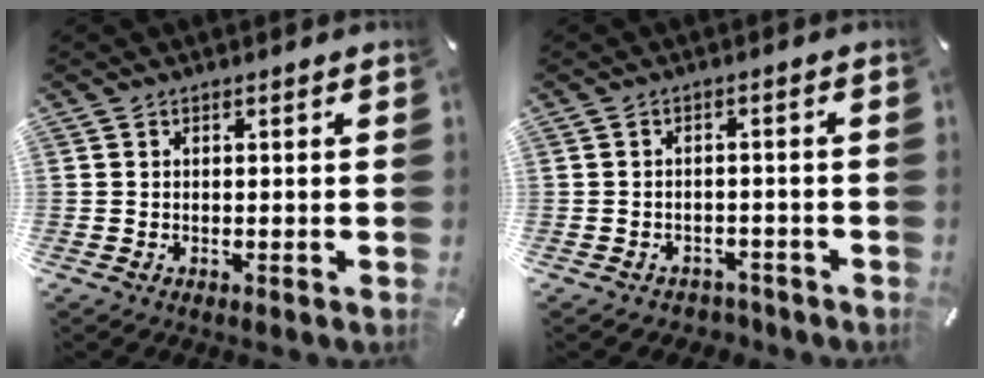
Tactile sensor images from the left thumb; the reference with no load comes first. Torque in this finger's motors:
{"motor_torque": [0.36, 0.12, 0.00, 0.05, -0.01]}